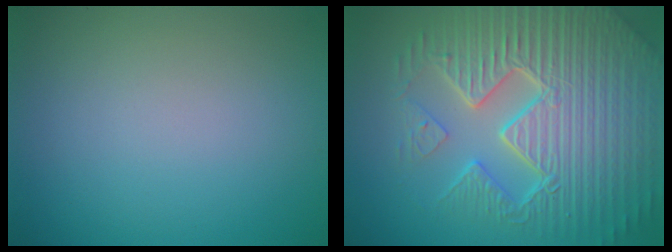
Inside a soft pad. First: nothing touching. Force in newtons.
{"total": 10.7, "press": 7.0, "slide": 8.1}